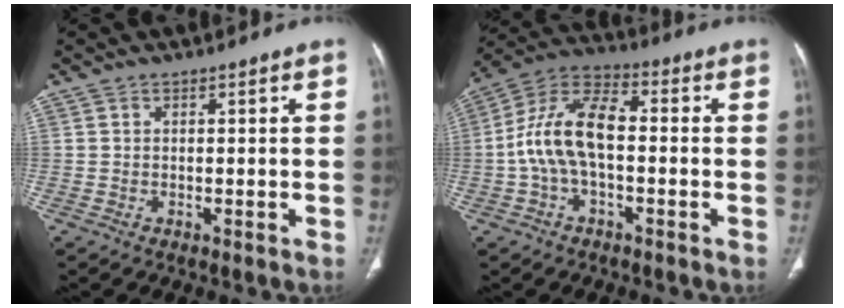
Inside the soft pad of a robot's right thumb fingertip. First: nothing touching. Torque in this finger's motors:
{"motor_torque": [1.47, 1.53, 1.35, -0.89, 0.30]}